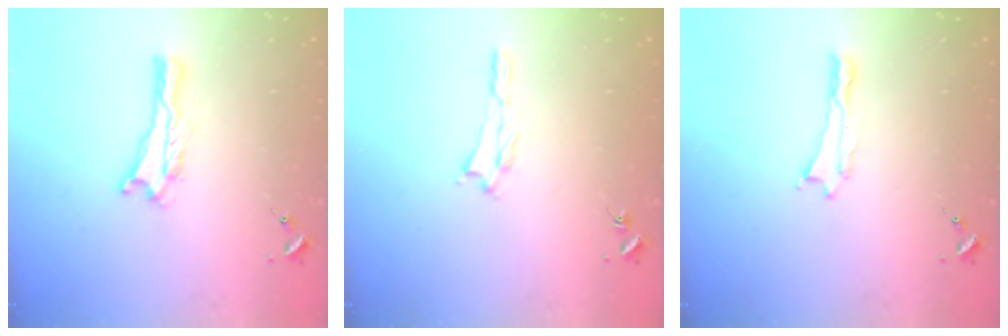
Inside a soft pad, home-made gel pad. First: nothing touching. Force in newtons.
{"total": 0.0}
{"total": 0.0}